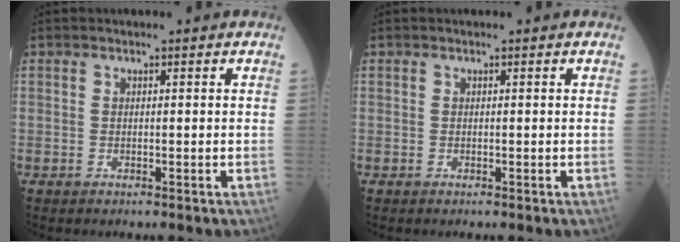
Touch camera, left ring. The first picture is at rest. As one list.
[{"total": 0.0}]